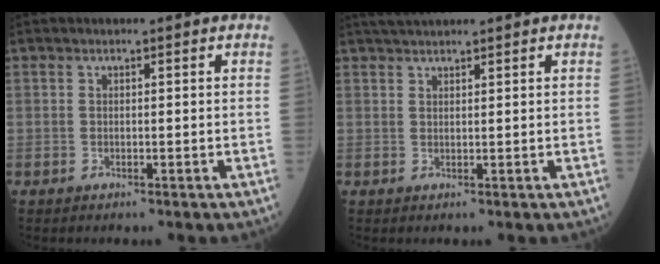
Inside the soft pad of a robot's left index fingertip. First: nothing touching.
{"total": 3.2, "force": [3.0, 0.0, 1.2], "torque": [-0.022, 0.024, 0.056]}